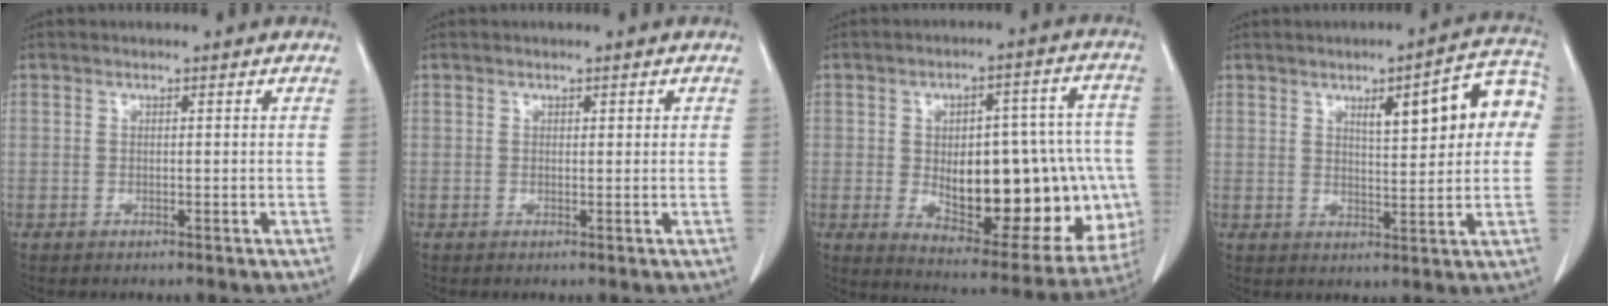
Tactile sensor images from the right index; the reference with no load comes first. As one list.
[{"total": 0.6, "force": [0.3, 0.3, 0.4], "torque": [0.000, 0.001, 0.002]}, {"total": 25.1, "force": [-3.6, 10.2, 22.6], "torque": [-0.250, 0.023, -0.018]}, {"total": 10.9, "force": [2.8, 2.6, 10.2], "torque": [-0.131, 0.029, 0.036]}]